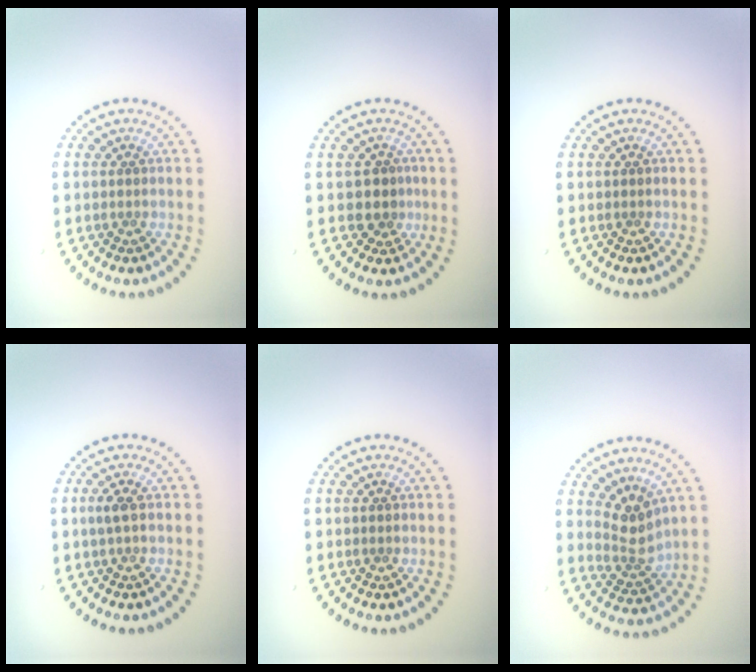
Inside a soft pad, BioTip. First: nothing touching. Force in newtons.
{"total": 1.6, "press": 1.2, "slide": 1.0}
{"total": 0.0}
{"total": 1.0, "press": 0.9, "slide": 0.4}
{"total": 0.0}
{"total": 2.8, "press": 2.1, "slide": 1.8}